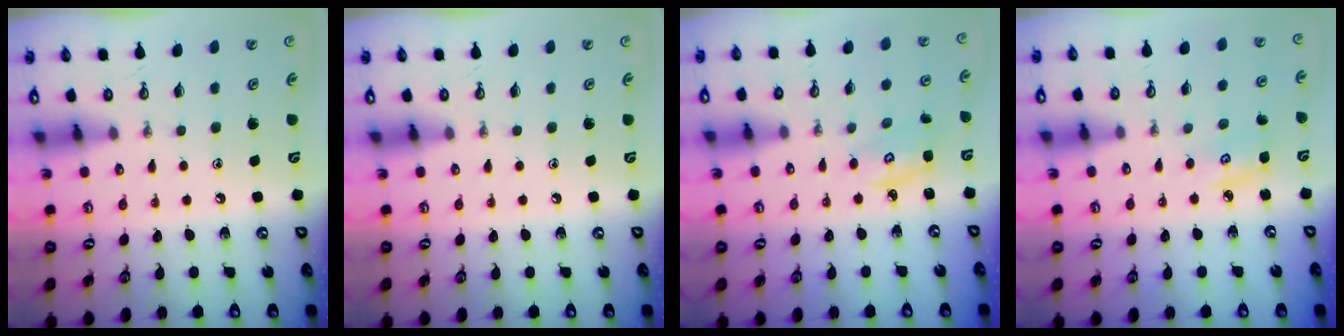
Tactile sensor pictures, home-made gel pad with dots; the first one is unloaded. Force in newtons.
{"total": 0.0}
{"total": 3.0, "press": 3.0, "slide": 0.3}
{"total": 4.9, "press": 4.8, "slide": 0.6}